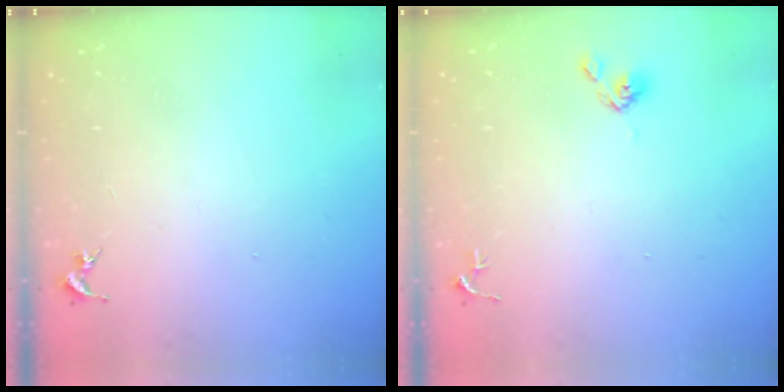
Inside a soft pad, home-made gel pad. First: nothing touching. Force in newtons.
{"total": 4.8, "press": 4.8, "slide": 0.6}